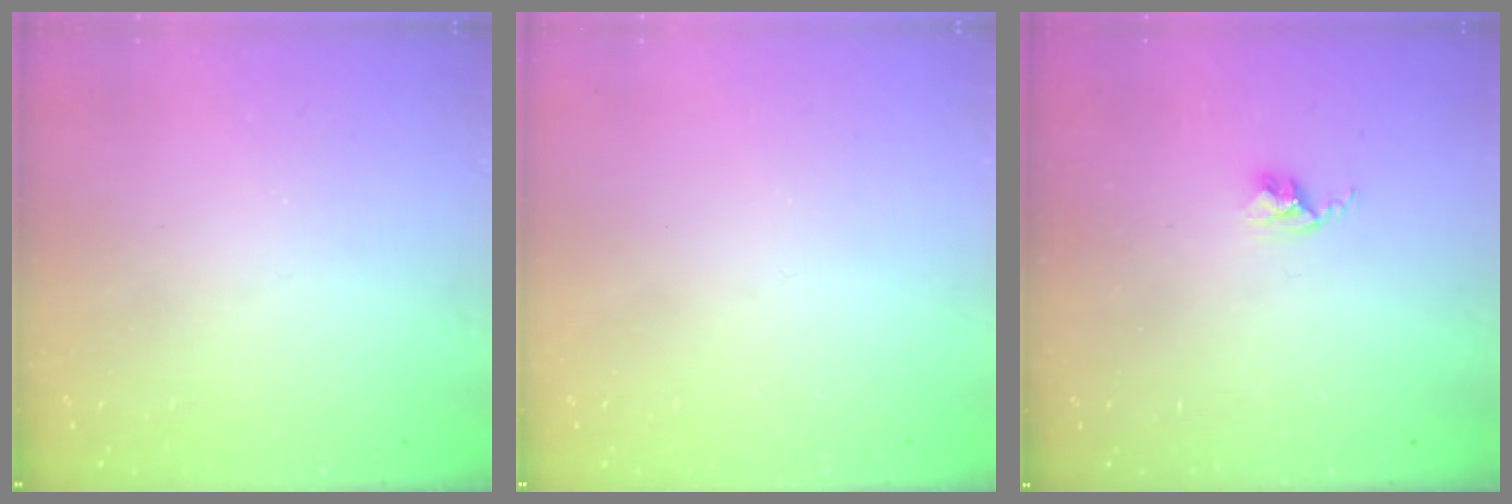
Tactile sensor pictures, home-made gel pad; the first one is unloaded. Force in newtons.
{"total": 0.0}
{"total": 2.6, "press": 2.6, "slide": 0.4}